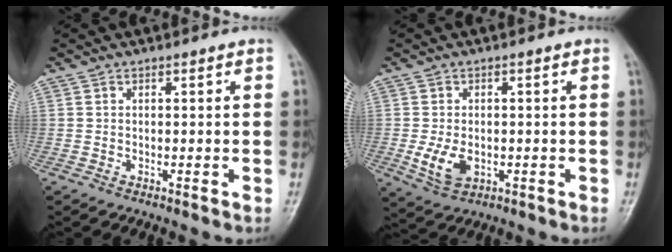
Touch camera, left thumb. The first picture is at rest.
{"total": 5.8, "force": [-1.1, 3.8, 4.2], "torque": [-0.073, -0.006, -0.013]}